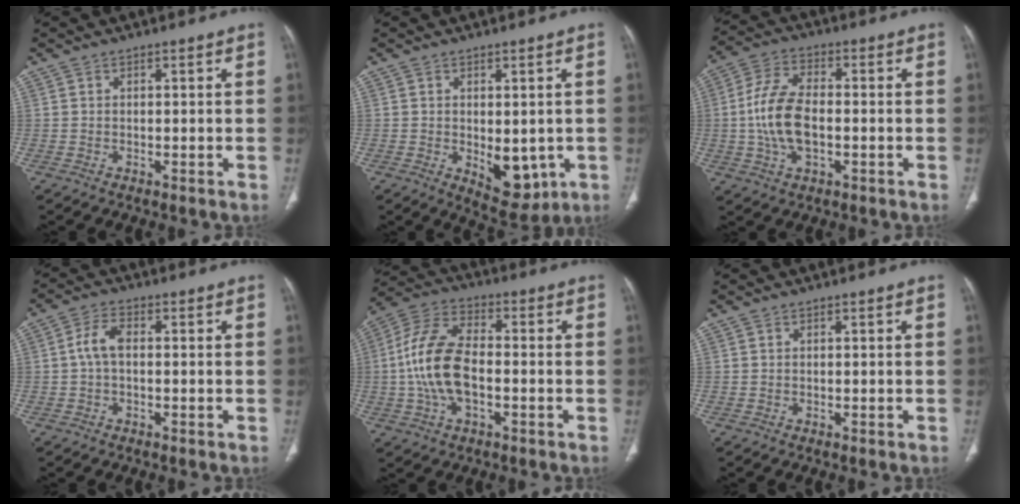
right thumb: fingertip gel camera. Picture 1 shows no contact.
{"total": 7.8, "force": [-1.4, 4.5, 6.3], "torque": [-0.058, -0.012, -0.001]}
{"total": 11.5, "force": [-1.1, 6.2, 9.6], "torque": [-0.195, 0.015, -0.023]}
{"total": 4.2, "force": [-0.1, 2.3, 3.6], "torque": [-0.073, 0.013, -0.006]}
{"total": 13.9, "force": [-1.7, 7.4, 11.6], "torque": [-0.241, 0.028, -0.034]}
{"total": 0.0}